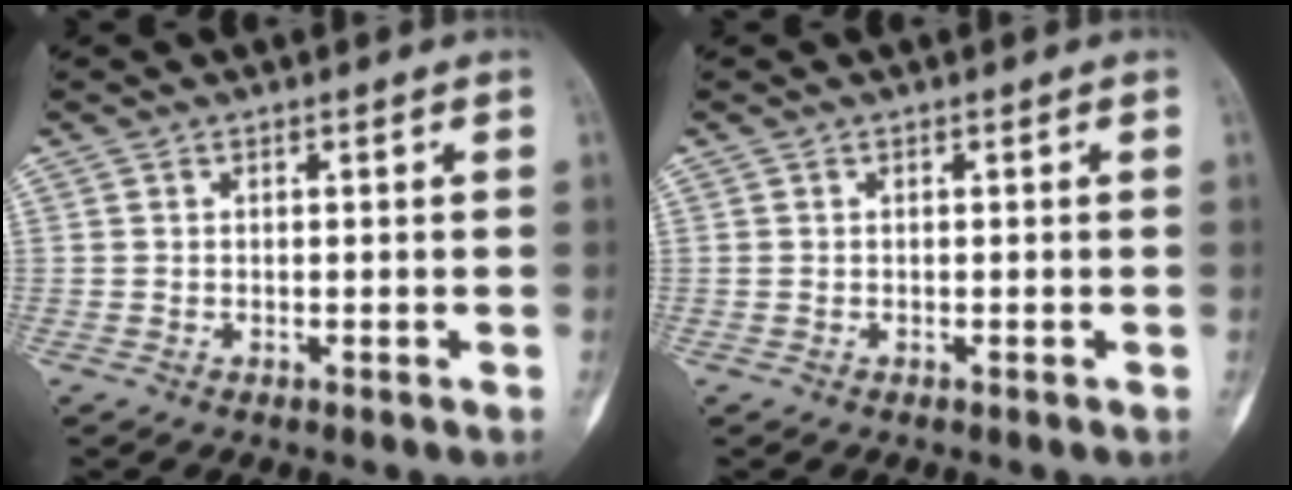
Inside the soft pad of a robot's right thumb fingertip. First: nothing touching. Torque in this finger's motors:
{"motor_torque": [-0.32, -0.07, -0.03, 0.18, -0.03]}